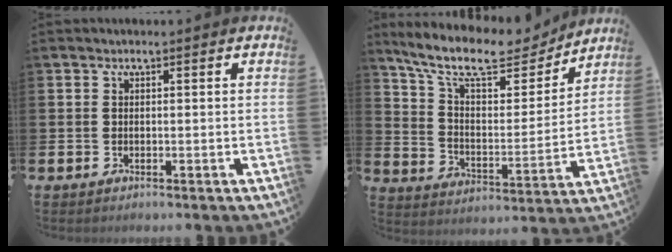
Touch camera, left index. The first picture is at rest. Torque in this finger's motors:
{"motor_torque": [1.11, -1.03, 0.29, 0.21]}